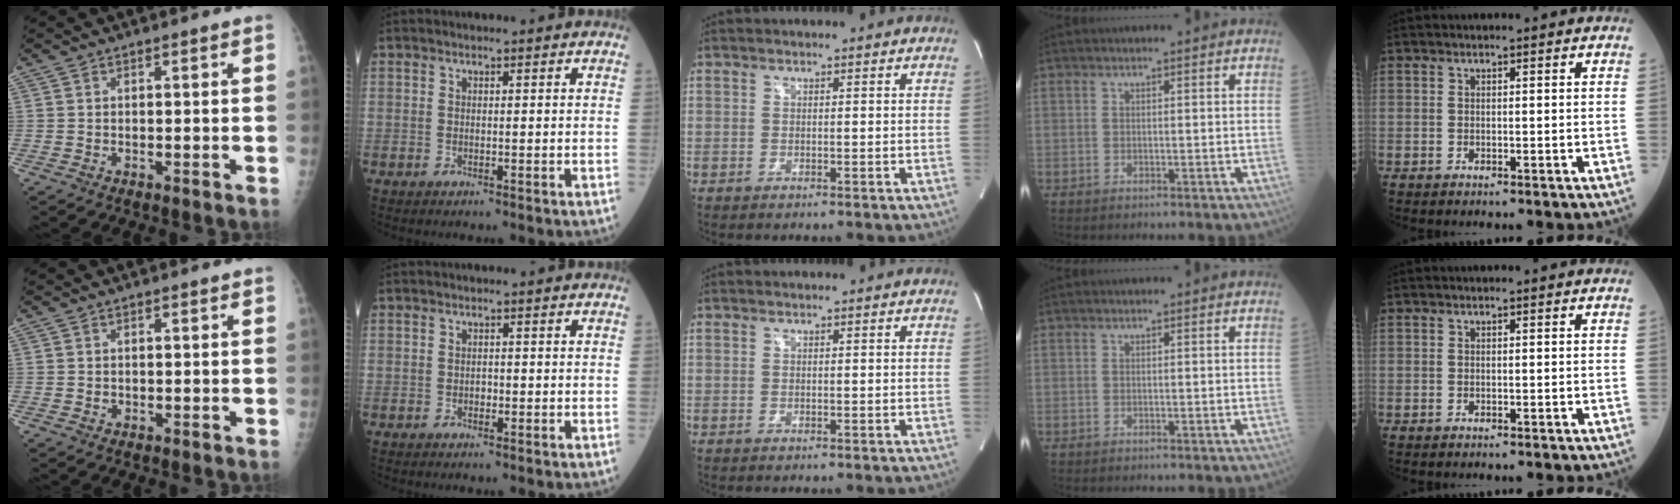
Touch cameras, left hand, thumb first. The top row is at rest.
{"thumb": {"total": 0.6, "force": [0.0, 0.5, 0.2], "torque": [-0.001, 0.001, 0.000]}, "index": {"total": 0.7, "force": [-0.3, 0.4, 0.3], "torque": [0.001, 0.000, -0.008]}}